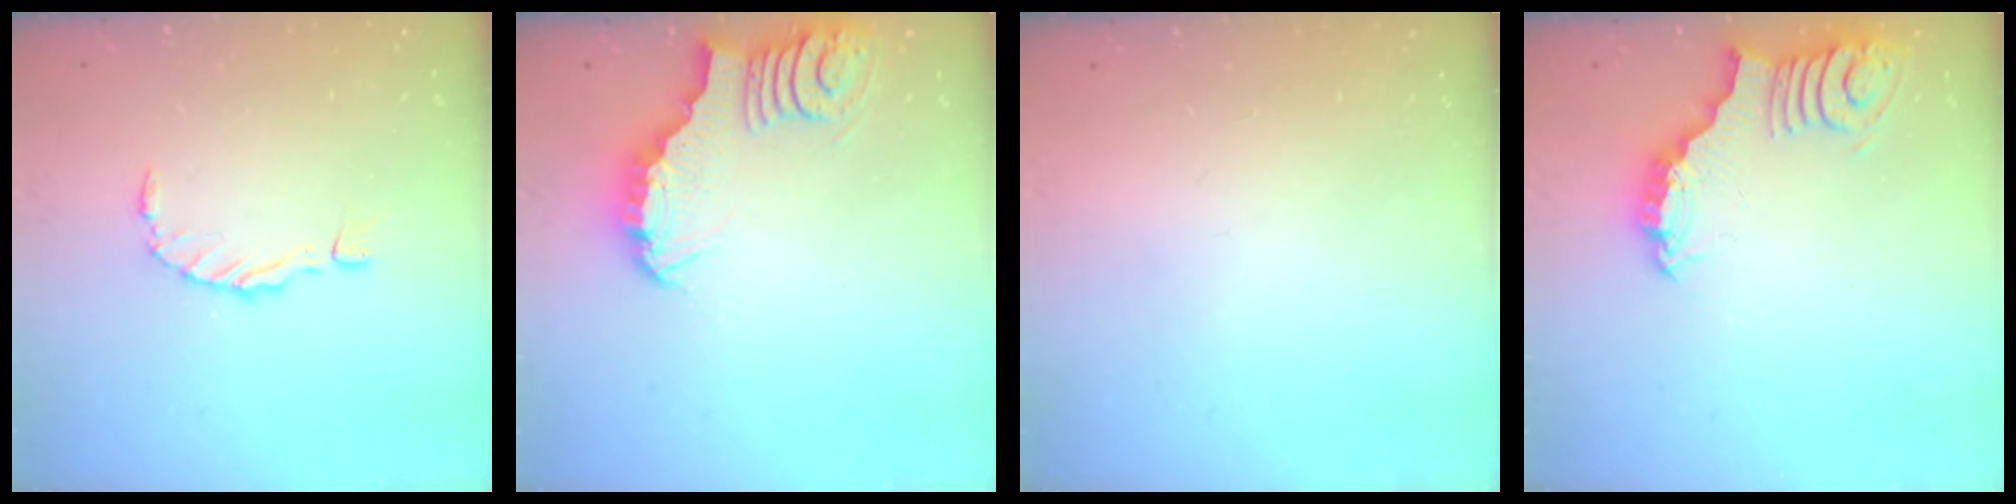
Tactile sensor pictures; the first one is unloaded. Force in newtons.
{"total": 3.4, "press": 3.4, "slide": 0.3}
{"total": 0.0}
{"total": 3.4, "press": 3.4, "slide": 0.6}